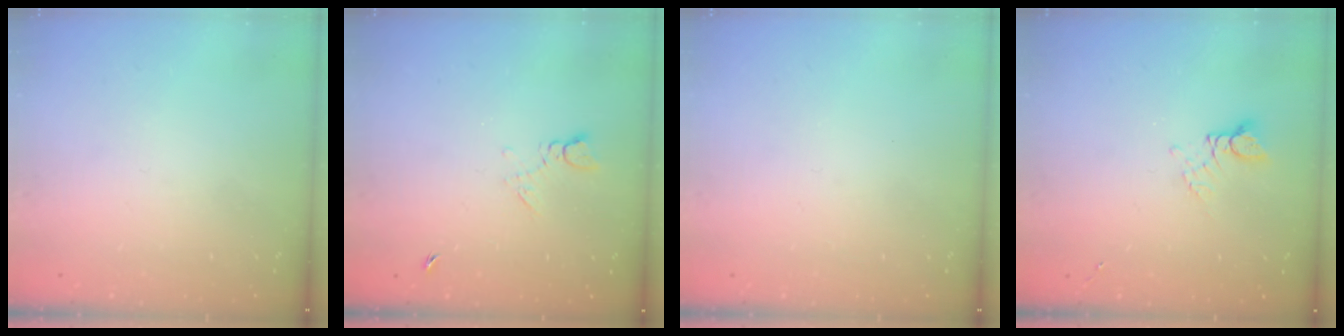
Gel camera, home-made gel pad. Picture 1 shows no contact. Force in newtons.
{"total": 3.9, "press": 3.9, "slide": 0.6}
{"total": 0.0}
{"total": 2.8, "press": 2.8, "slide": 0.3}